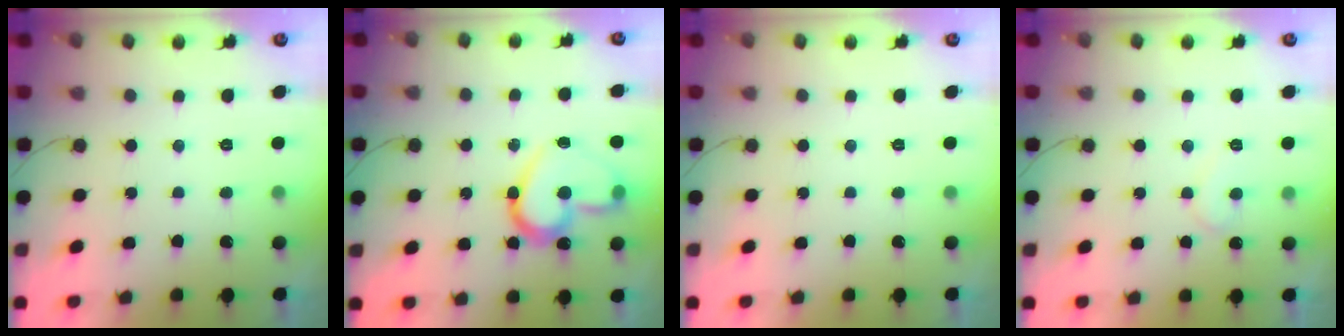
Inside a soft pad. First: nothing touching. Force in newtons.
{"total": 16.6, "press": 16.5, "slide": 1.6}
{"total": 0.0}
{"total": 6.8, "press": 6.7, "slide": 0.6}